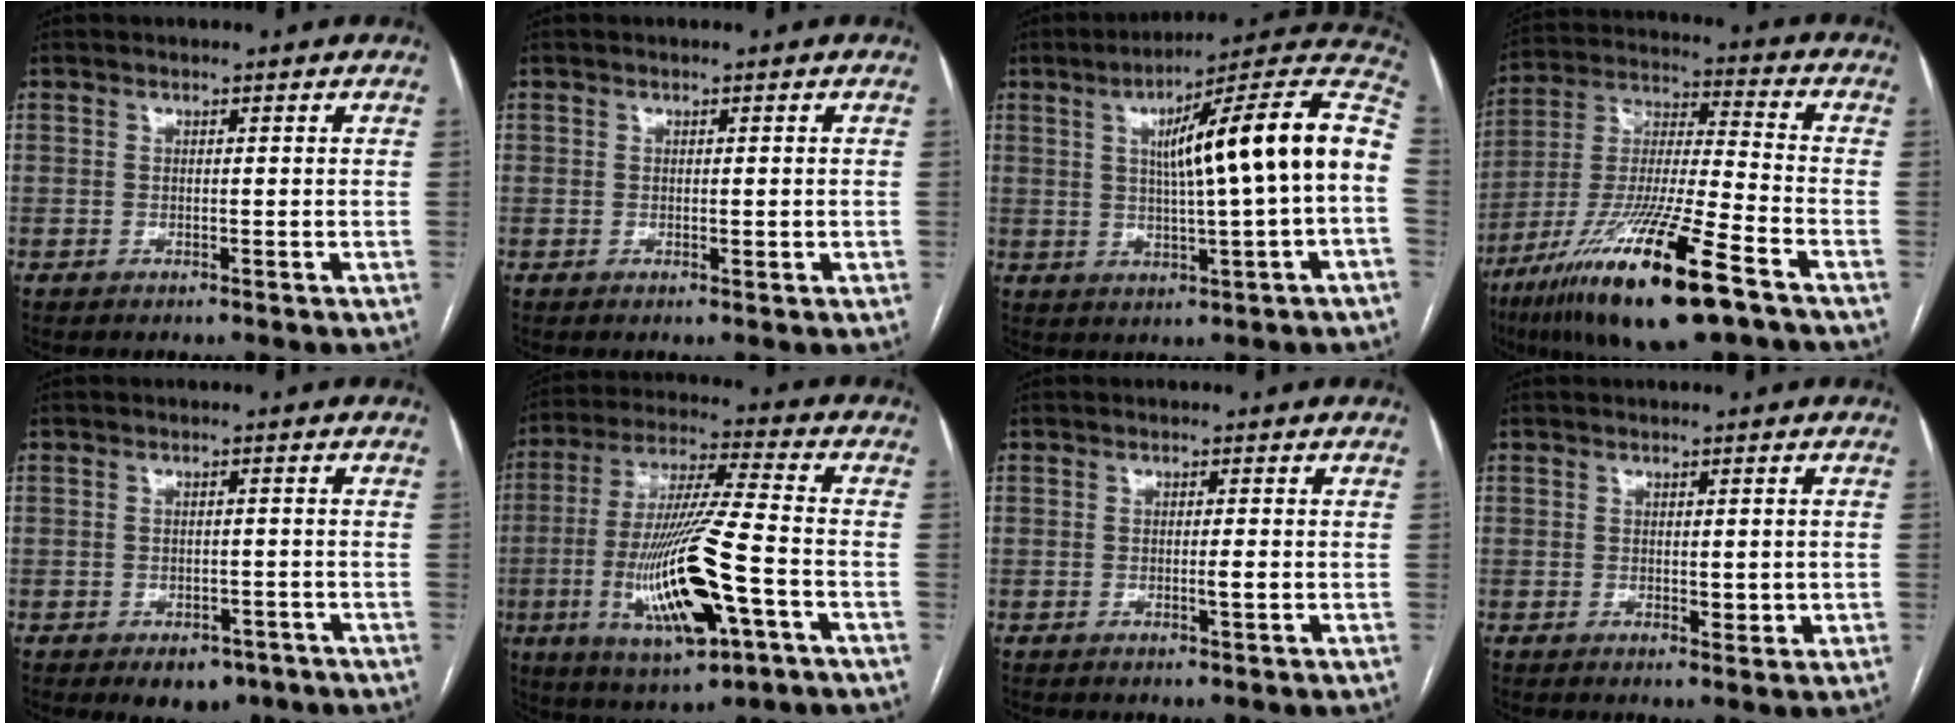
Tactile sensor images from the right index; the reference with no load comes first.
{"total": 1.0, "force": [0.0, 0.4, 0.9], "torque": [-0.018, 0.003, 0.004]}
{"total": 19.1, "force": [1.8, 0.4, 19.0], "torque": [-0.262, 0.035, 0.020]}
{"total": 21.4, "force": [-12.1, 1.7, 17.5], "torque": [-0.340, -0.046, -0.218]}
{"total": 5.0, "force": [-3.4, 3.0, 2.1], "torque": [-0.016, 0.003, -0.038]}
{"total": 18.0, "force": [-5.3, 2.2, 17.0], "torque": [-0.345, -0.018, -0.087]}
{"total": 1.3, "force": [-0.2, 0.0, 1.3], "torque": [-0.024, -0.002, -0.004]}
{"total": 2.3, "force": [-0.1, 1.0, 2.0], "torque": [-0.029, -0.005, 0.003]}